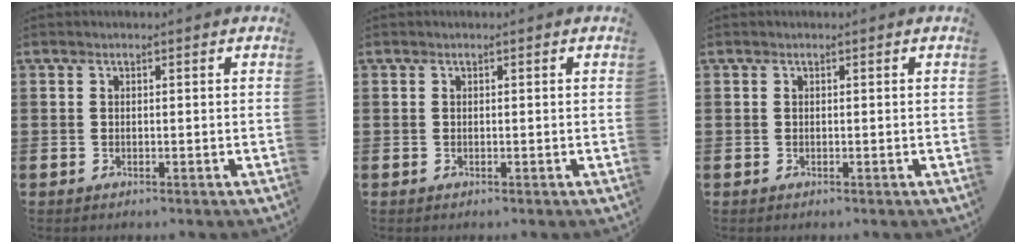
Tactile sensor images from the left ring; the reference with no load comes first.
{"total": 0.0}
{"total": 0.0}